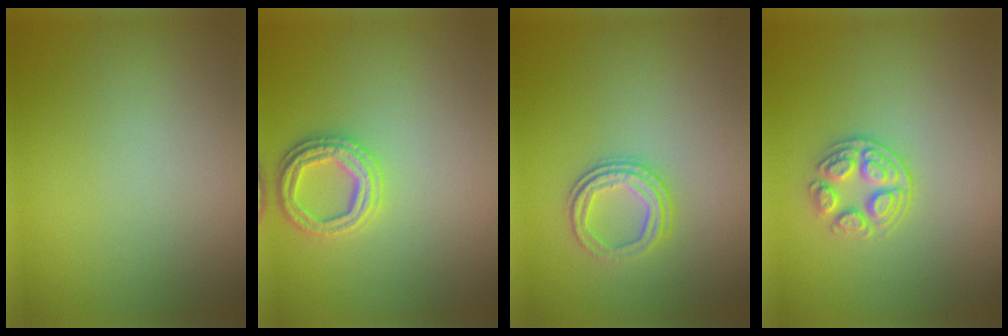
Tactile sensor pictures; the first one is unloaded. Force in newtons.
{"total": 3.1, "press": 2.8, "slide": 1.3}
{"total": 2.9, "press": 2.3, "slide": 1.7}
{"total": 2.9, "press": 2.6, "slide": 1.3}